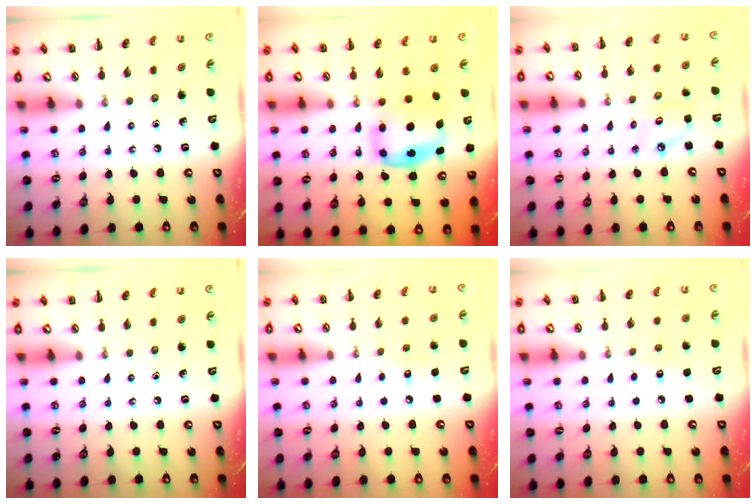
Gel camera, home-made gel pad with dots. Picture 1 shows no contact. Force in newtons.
{"total": 5.9, "press": 5.7, "slide": 1.3}
{"total": 4.2, "press": 4.2, "slide": 0.4}
{"total": 0.0}
{"total": 5.8, "press": 5.6, "slide": 1.5}
{"total": 5.4, "press": 5.3, "slide": 1.3}